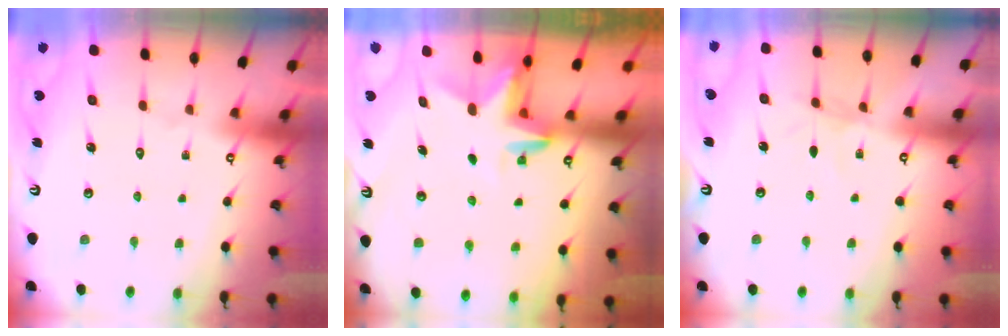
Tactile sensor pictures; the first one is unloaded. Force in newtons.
{"total": 2.9, "press": 2.9, "slide": 0.2}
{"total": 3.0, "press": 2.9, "slide": 0.4}